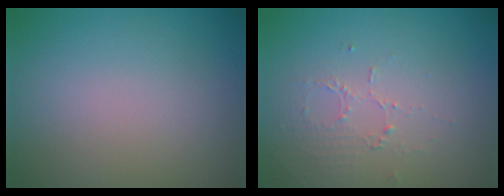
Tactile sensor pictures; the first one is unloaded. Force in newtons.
{"total": 1.4, "press": 0.8, "slide": 1.2}